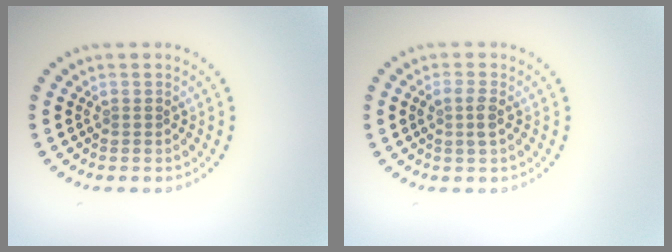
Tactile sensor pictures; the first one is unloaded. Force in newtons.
{"total": 1.7, "press": 1.6, "slide": 0.4}